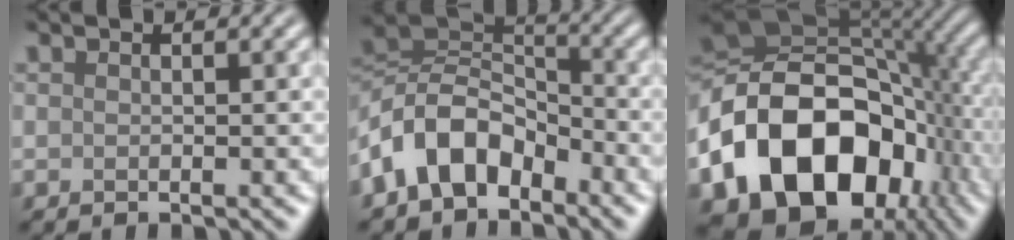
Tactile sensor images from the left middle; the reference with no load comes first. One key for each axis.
{"total": 7.9, "fx": -4.2, "fy": 4.9, "fz": 4.6, "tx": -0.085, "ty": 0.010, "tz": -0.095}
{"total": 19.3, "fx": -6.3, "fy": 13.6, "fz": 12.2, "tx": -0.236, "ty": -0.011, "tz": -0.113}